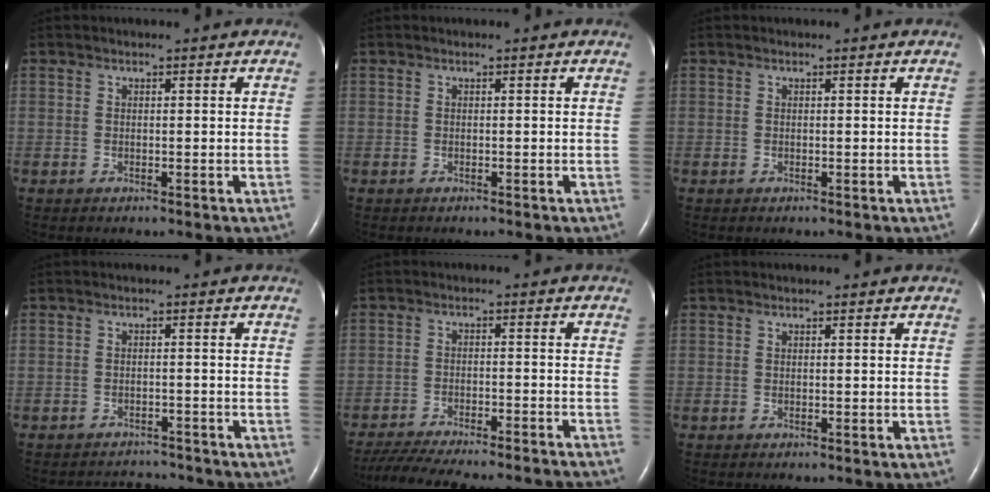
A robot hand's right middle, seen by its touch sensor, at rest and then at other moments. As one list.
[{"total": 0.0}, {"total": 0.0}, {"total": 3.9, "force": [-3.7, 0.7, -0.8], "torque": [0.005, 0.005, -0.054]}, {"total": 20.3, "force": [-18.5, 1.3, 8.2], "torque": [-0.142, -0.036, -0.257]}, {"total": 0.0}]